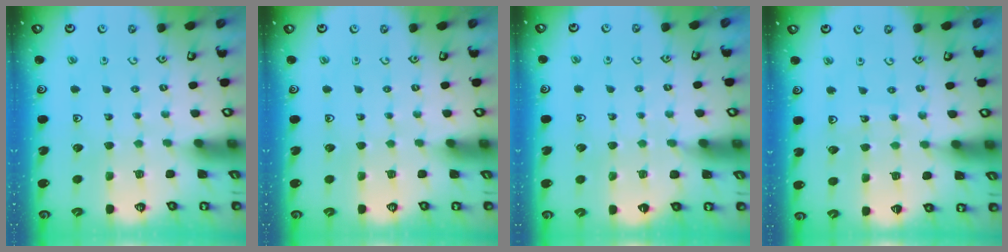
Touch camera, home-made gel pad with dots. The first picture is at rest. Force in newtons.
{"total": 0.0}
{"total": 3.4, "press": 3.4, "slide": 0.4}
{"total": 8.0, "press": 7.7, "slide": 2.1}